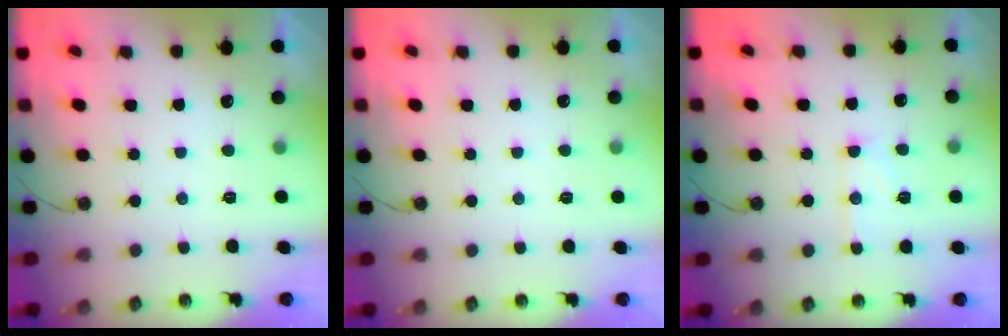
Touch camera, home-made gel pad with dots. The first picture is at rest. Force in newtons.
{"total": 2.8, "press": 2.8, "slide": 0.3}
{"total": 8.9, "press": 8.8, "slide": 0.7}